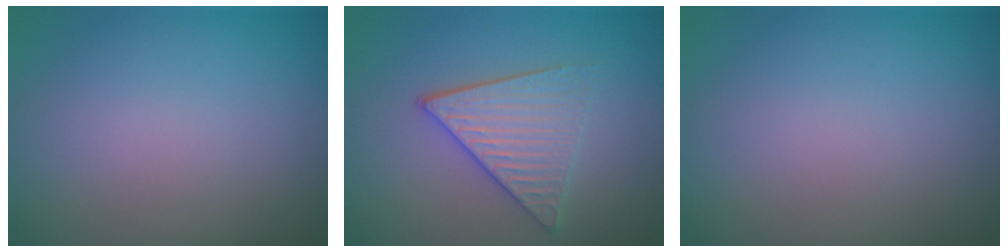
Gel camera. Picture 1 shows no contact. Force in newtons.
{"total": 3.9, "press": 3.3, "slide": 2.0}
{"total": 0.0}